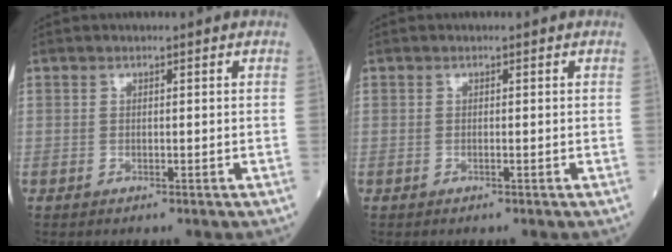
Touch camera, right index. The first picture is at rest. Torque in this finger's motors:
{"motor_torque": [0.06, 0.02, 0.03, 0.01]}